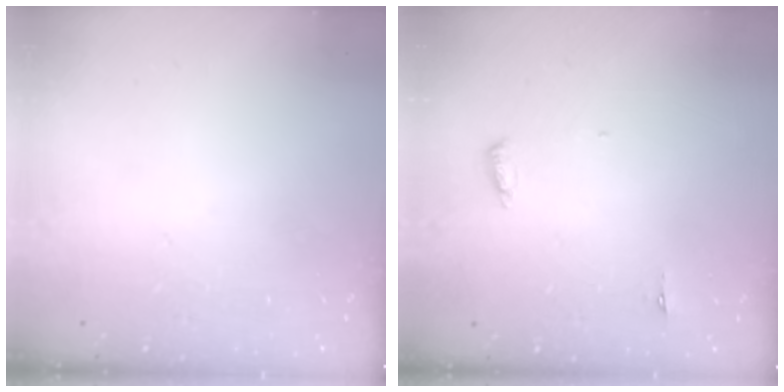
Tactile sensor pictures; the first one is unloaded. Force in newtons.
{"total": 4.7, "press": 4.5, "slide": 1.4}